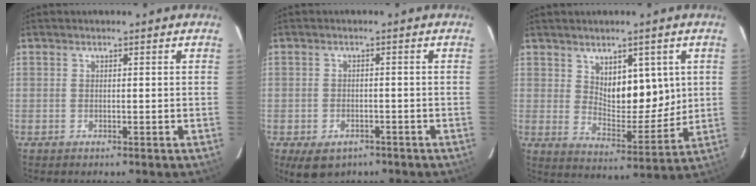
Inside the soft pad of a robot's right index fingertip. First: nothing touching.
{"total": 5.6, "force": [-3.7, 3.6, 2.3], "torque": [-0.040, -0.003, -0.045]}
{"total": 9.4, "force": [2.8, 4.3, 7.8], "torque": [-0.116, -0.004, 0.057]}